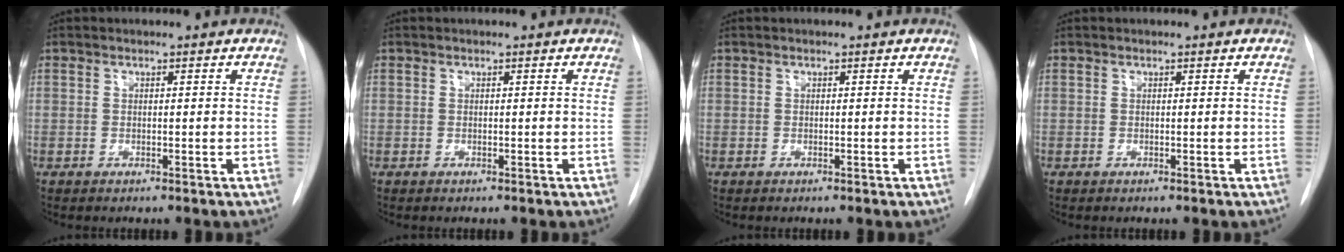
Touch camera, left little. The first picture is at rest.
{"total": 0.0}
{"total": 0.0}
{"total": 0.0}